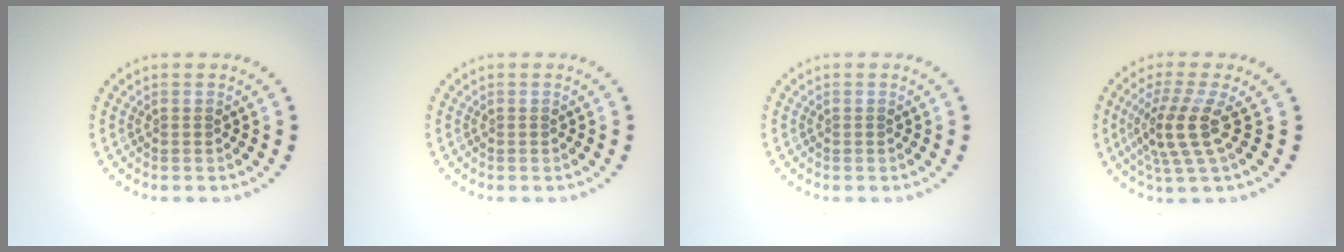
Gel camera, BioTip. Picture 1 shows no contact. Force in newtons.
{"total": 0.0}
{"total": 0.0}
{"total": 4.0, "press": 2.9, "slide": 2.7}